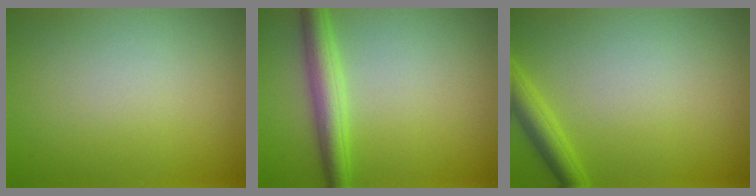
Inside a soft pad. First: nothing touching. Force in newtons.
{"total": 3.8, "press": 3.8, "slide": 0.1}
{"total": 2.5, "press": 2.5, "slide": 0.1}